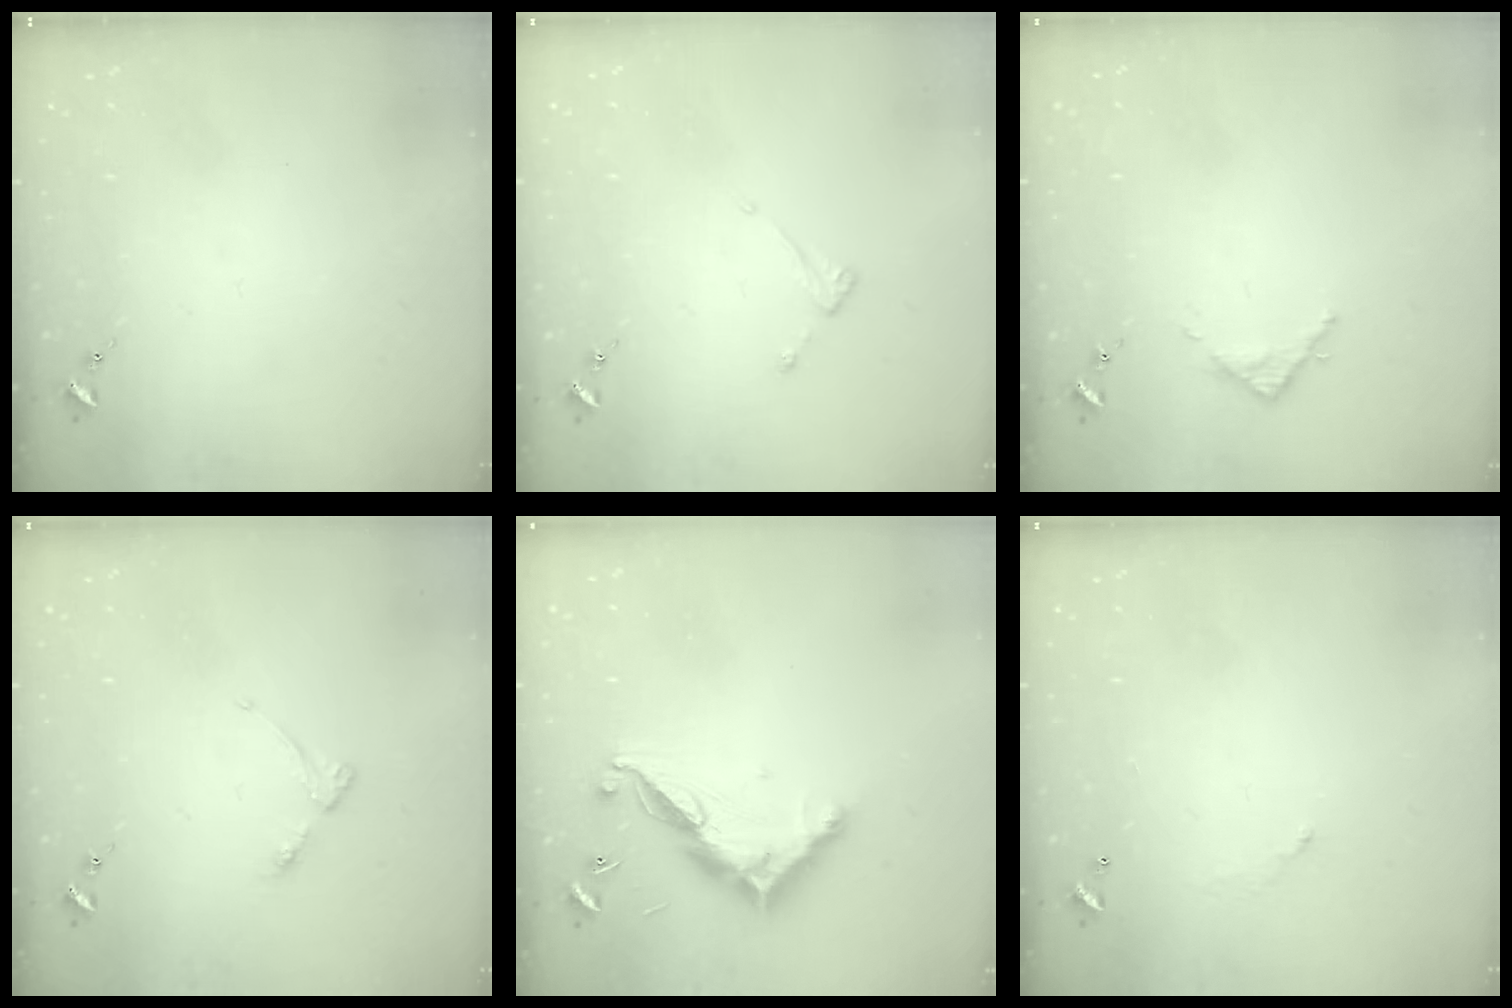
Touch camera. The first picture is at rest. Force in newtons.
{"total": 3.6, "press": 3.6, "slide": 0.3}
{"total": 2.8, "press": 2.8, "slide": 0.4}
{"total": 4.0, "press": 3.9, "slide": 0.5}
{"total": 12.8, "press": 12.8, "slide": 0.4}
{"total": 5.2, "press": 5.2, "slide": 0.3}